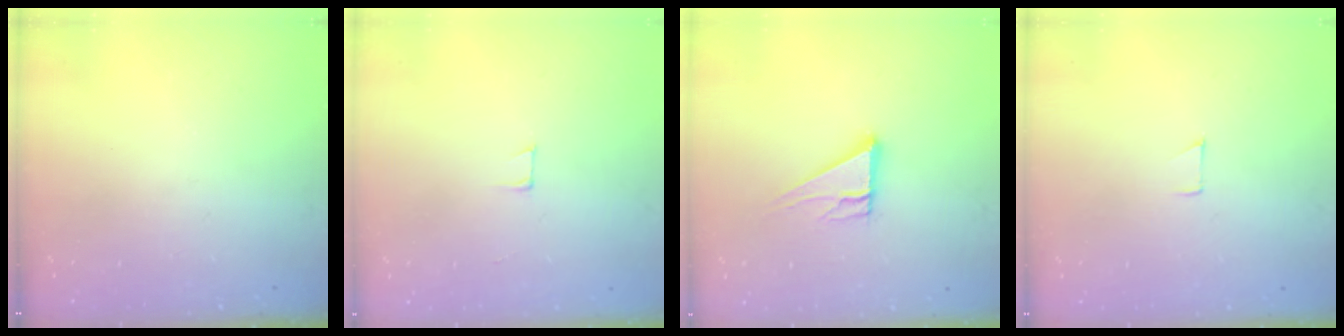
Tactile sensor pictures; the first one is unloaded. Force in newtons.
{"total": 4.4, "press": 4.4, "slide": 0.3}
{"total": 8.5, "press": 8.4, "slide": 0.8}
{"total": 3.2, "press": 3.2, "slide": 0.3}